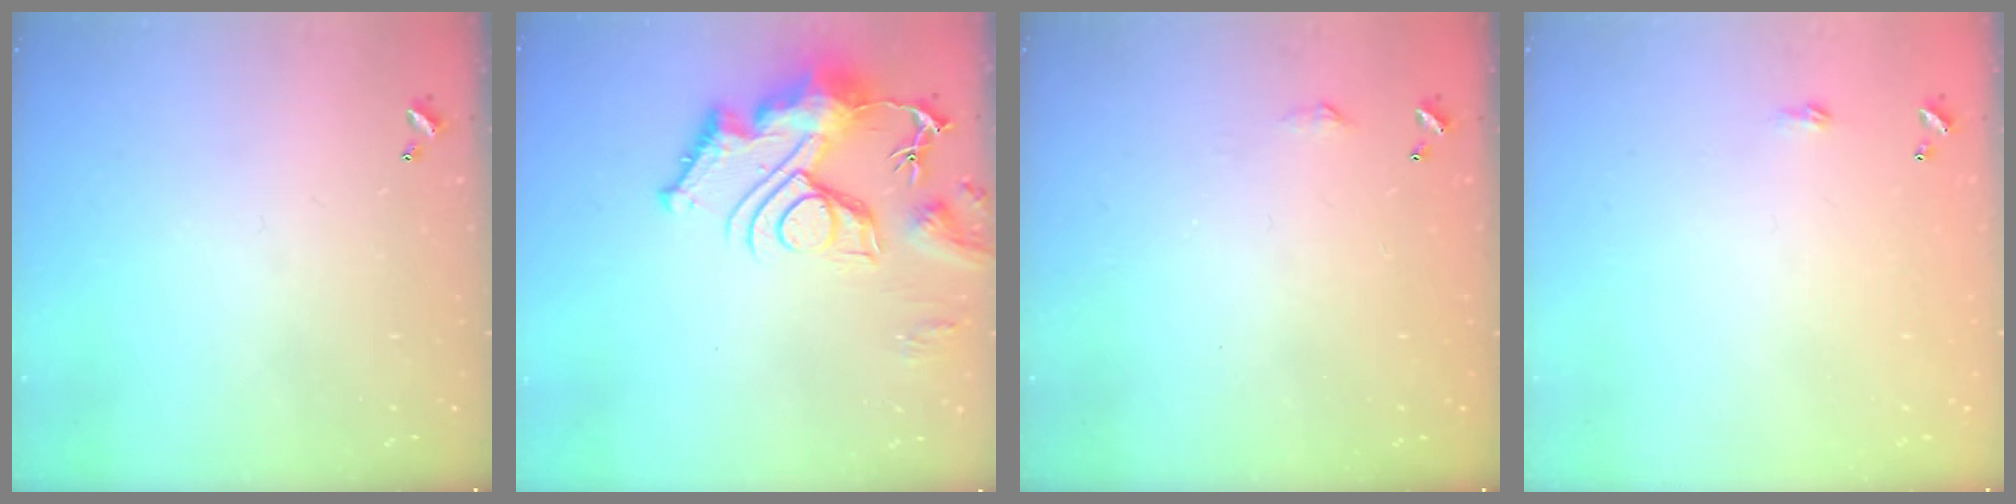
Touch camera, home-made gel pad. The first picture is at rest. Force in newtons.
{"total": 16.0, "press": 15.9, "slide": 1.6}
{"total": 2.3, "press": 2.3, "slide": 0.4}
{"total": 2.3, "press": 2.3, "slide": 0.4}